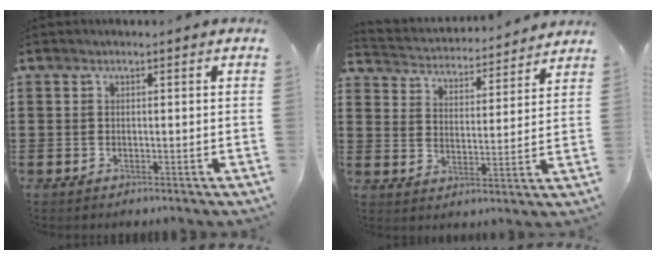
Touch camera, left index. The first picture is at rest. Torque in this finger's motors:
{"motor_torque": [0.88, -1.26, 0.47, 0.09]}